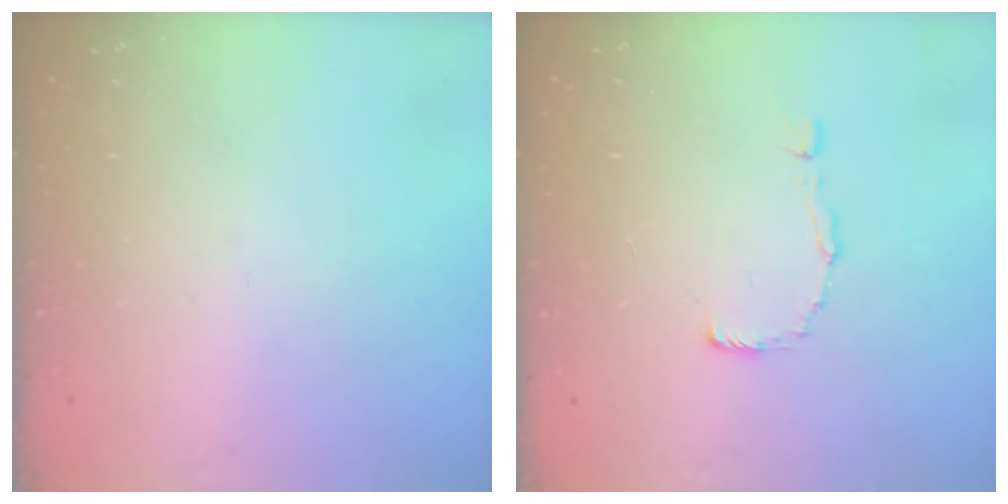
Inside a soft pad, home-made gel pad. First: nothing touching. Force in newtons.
{"total": 4.9, "press": 4.9, "slide": 0.4}